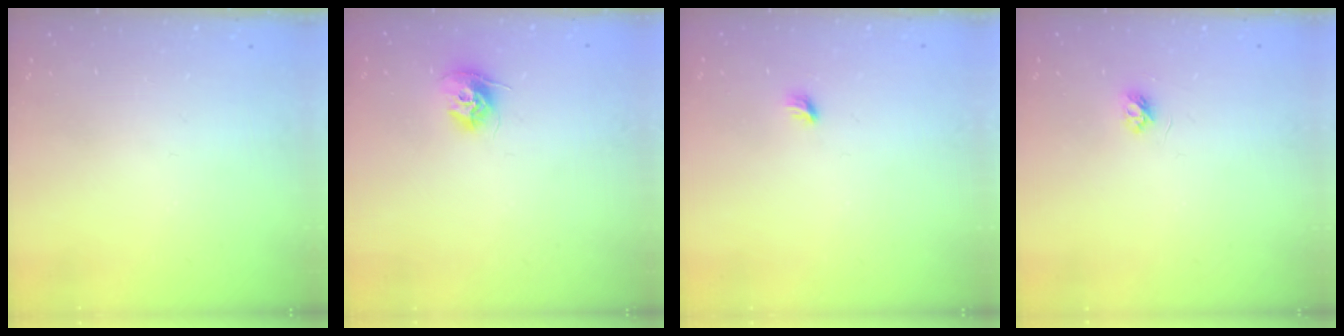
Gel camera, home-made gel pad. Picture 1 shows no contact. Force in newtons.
{"total": 9.7, "press": 9.7, "slide": 0.5}
{"total": 3.7, "press": 3.6, "slide": 1.0}
{"total": 3.7, "press": 3.7, "slide": 0.4}